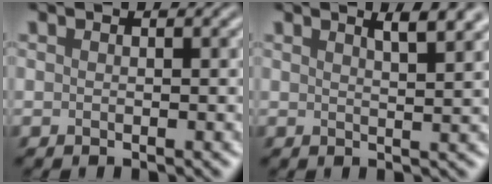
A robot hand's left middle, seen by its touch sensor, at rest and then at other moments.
{"total": 4.2, "force": [2.7, 1.3, 3.0], "torque": [-0.012, 0.022, 0.020]}